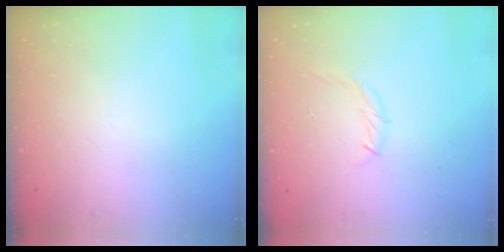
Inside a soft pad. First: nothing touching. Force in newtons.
{"total": 6.0, "press": 5.9, "slide": 1.1}